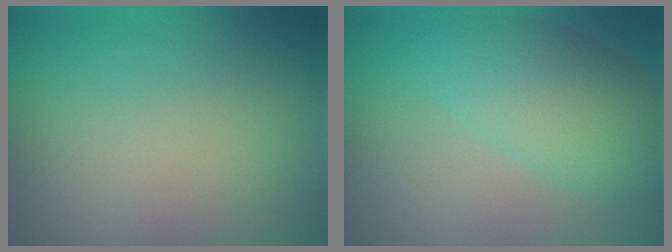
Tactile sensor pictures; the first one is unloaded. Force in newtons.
{"total": 4.8, "press": 4.8, "slide": 0.3}